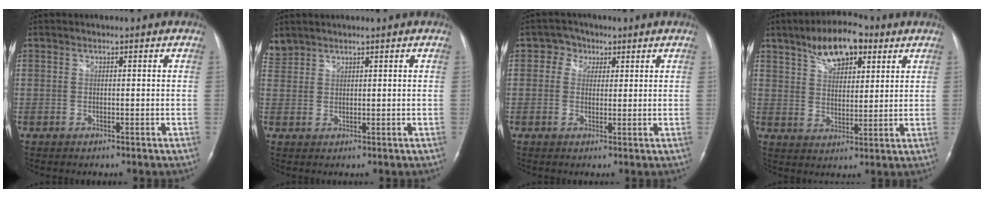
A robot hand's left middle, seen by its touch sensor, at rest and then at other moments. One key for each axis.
{"total": 3.3, "fx": 3.1, "fy": 1.1, "fz": -0.2, "tx": -0.004, "ty": 0.016, "tz": 0.070}
{"total": 3.3, "fx": 1.4, "fy": 2.8, "fz": 0.9, "tx": -0.017, "ty": 0.009, "tz": 0.020}
{"total": 10.1, "fx": 6.0, "fy": 4.4, "fz": 6.7, "tx": -0.115, "ty": 0.015, "tz": 0.103}